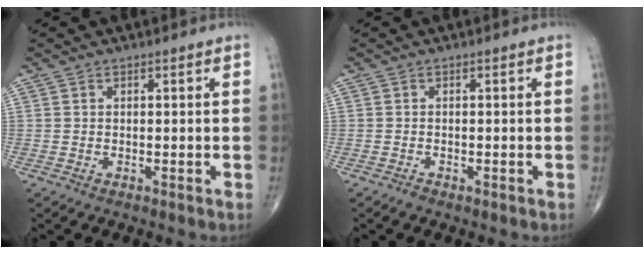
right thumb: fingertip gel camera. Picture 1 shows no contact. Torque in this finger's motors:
{"motor_torque": [0.23, 0.02, -0.18, -0.15, -0.03]}